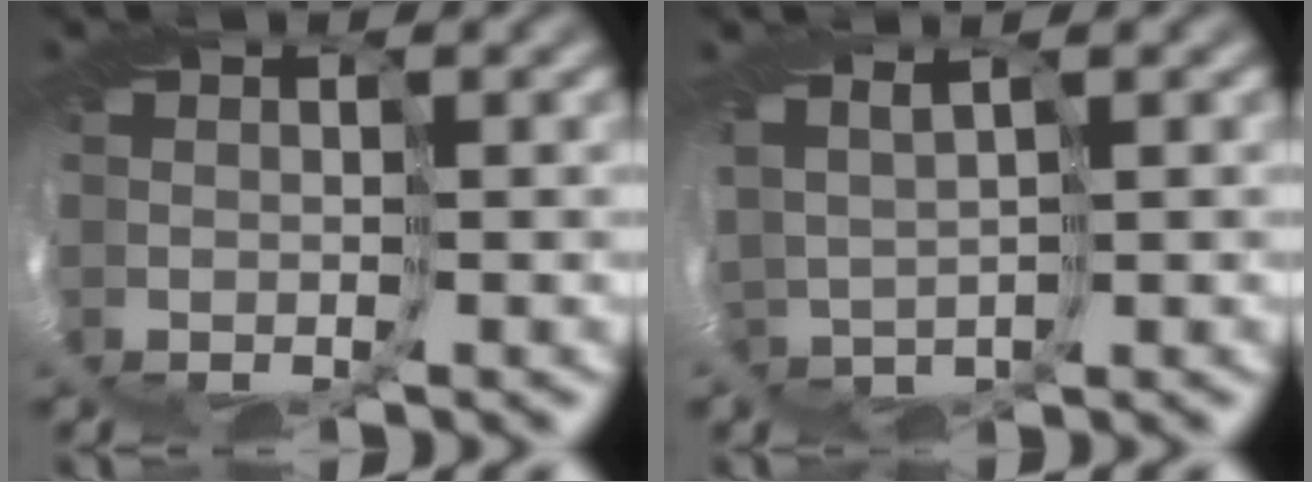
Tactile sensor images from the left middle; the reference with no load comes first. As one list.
[{"total": 1.6, "force": [1.5, 0.1, -0.6], "torque": [-0.004, 0.008, 0.038]}]